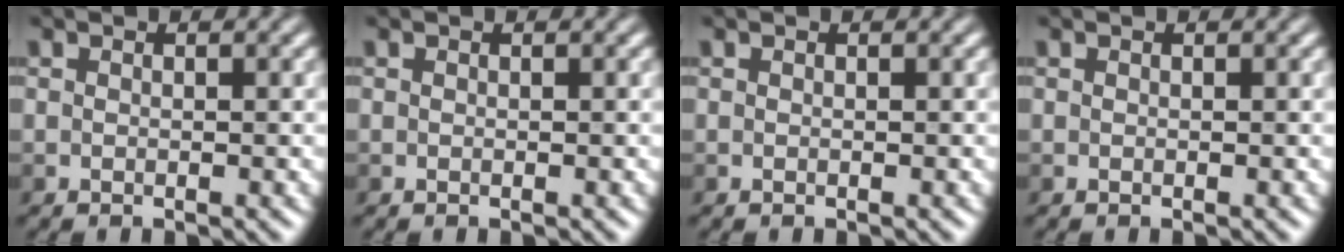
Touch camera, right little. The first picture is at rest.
{"total": 0.0}
{"total": 0.0}
{"total": 0.0}